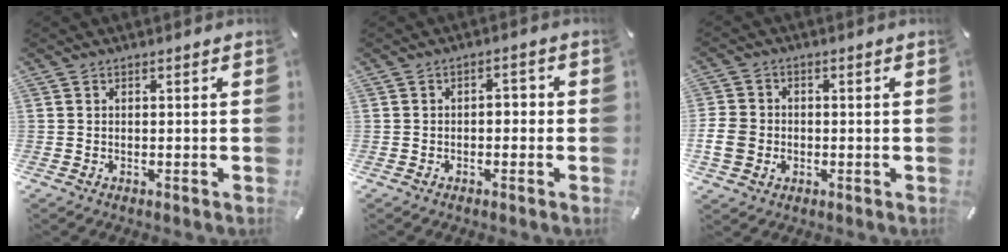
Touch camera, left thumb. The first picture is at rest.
{"total": 2.5, "force": [-1.4, 1.4, 1.5], "torque": [-0.028, 0.013, -0.030]}
{"total": 6.3, "force": [-1.1, 5.6, 2.7], "torque": [-0.068, 0.005, -0.022]}